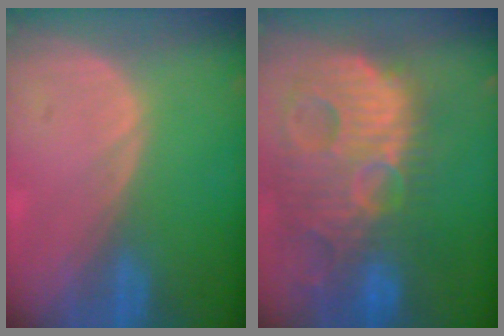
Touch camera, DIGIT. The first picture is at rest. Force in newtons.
{"total": 14.7, "press": 12.8, "slide": 7.4}